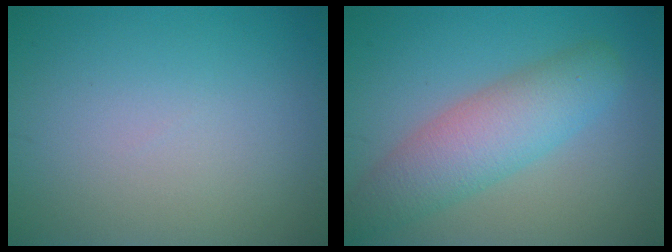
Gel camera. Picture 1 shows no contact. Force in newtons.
{"total": 5.6, "press": 5.6, "slide": 0.3}